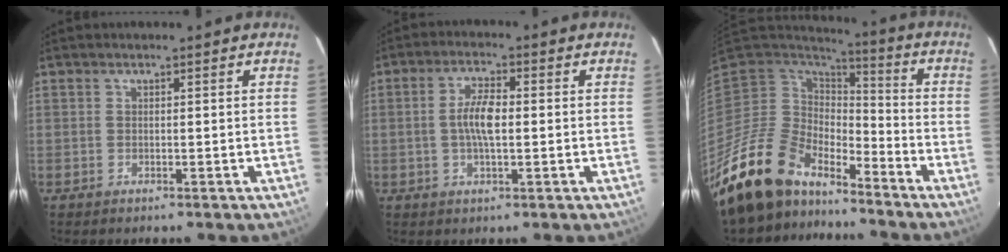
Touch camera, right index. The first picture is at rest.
{"total": 5.5, "force": [0.0, 2.2, 5.1], "torque": [-0.096, 0.008, 0.000]}
{"total": 18.0, "force": [-15.1, 7.4, 6.4], "torque": [-0.148, -0.015, -0.273]}